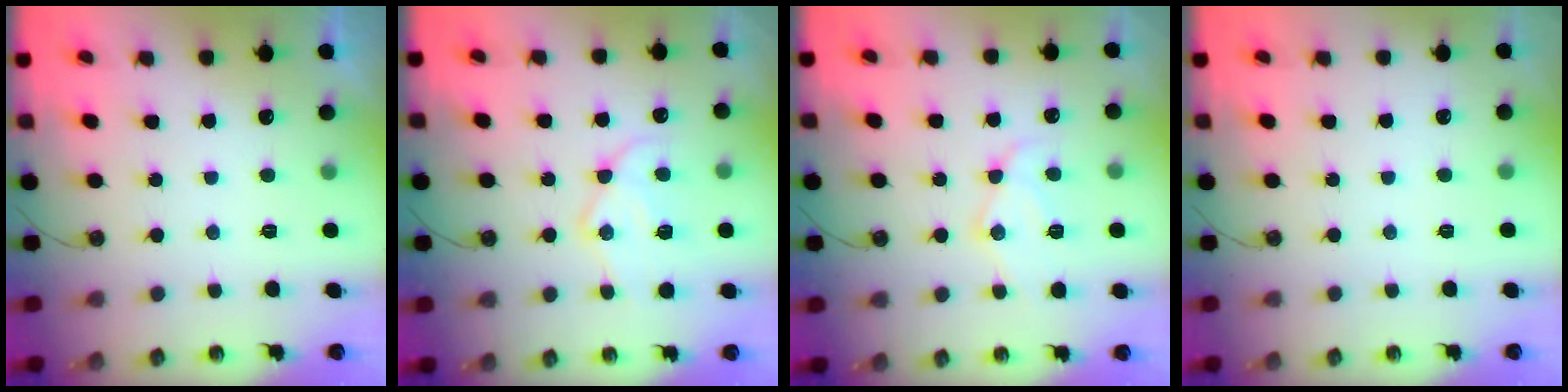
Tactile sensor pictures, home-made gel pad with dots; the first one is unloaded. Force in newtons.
{"total": 13.8, "press": 13.7, "slide": 1.0}
{"total": 12.4, "press": 12.3, "slide": 1.0}
{"total": 2.2, "press": 2.1, "slide": 0.3}